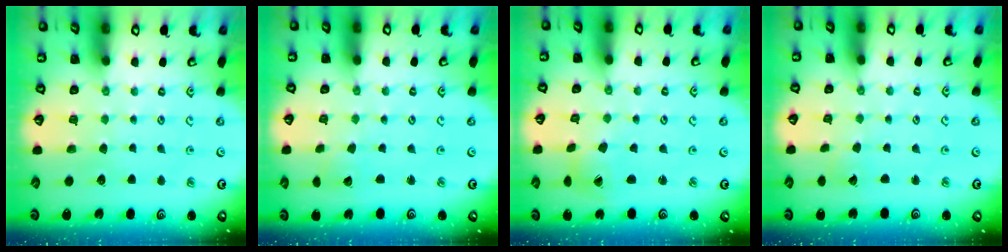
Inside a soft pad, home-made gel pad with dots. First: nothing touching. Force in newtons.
{"total": 1.8, "press": 1.8, "slide": 0.1}
{"total": 2.0, "press": 2.0, "slide": 0.3}
{"total": 1.4, "press": 1.4, "slide": 0.0}